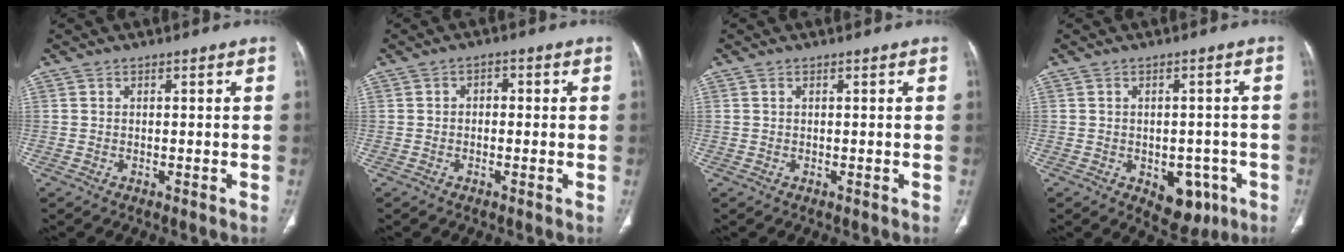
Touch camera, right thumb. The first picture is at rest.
{"total": 2.0, "force": [0.0, 1.4, 1.4], "torque": [-0.011, 0.008, -0.007]}
{"total": 0.0}
{"total": 7.9, "force": [-3.1, 5.1, 5.1], "torque": [-0.028, 0.011, -0.029]}